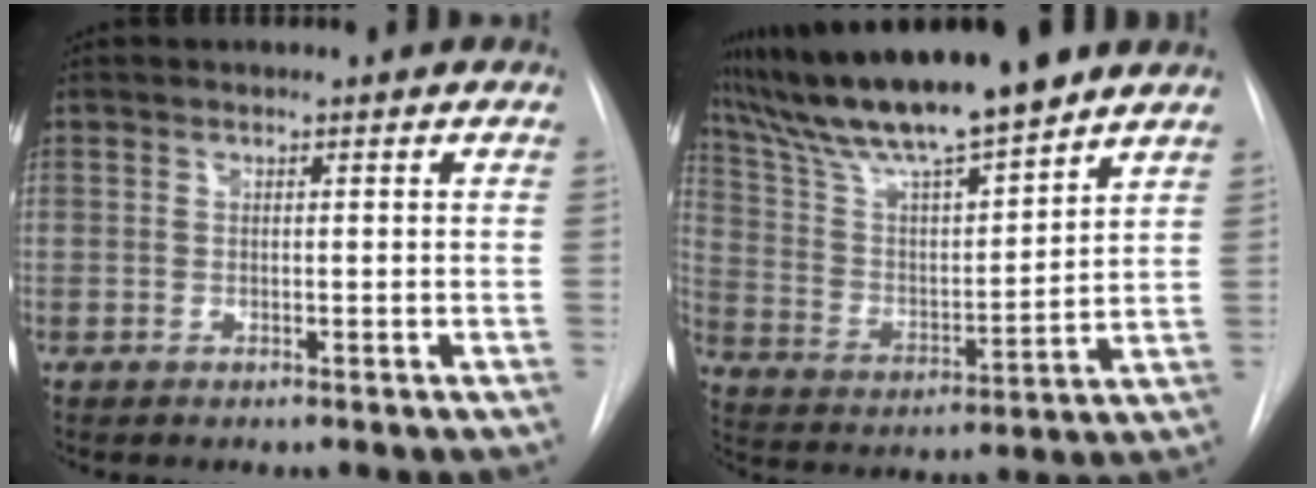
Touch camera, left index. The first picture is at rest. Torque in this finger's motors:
{"motor_torque": [0.57, -1.00, 0.93, 0.21]}